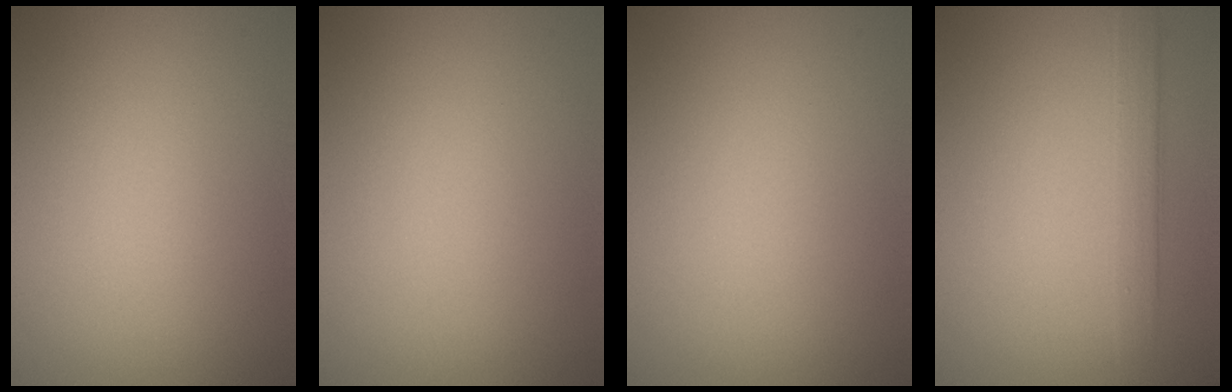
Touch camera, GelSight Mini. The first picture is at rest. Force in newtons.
{"total": 0.0}
{"total": 0.0}
{"total": 3.4, "press": 3.4, "slide": 0.2}